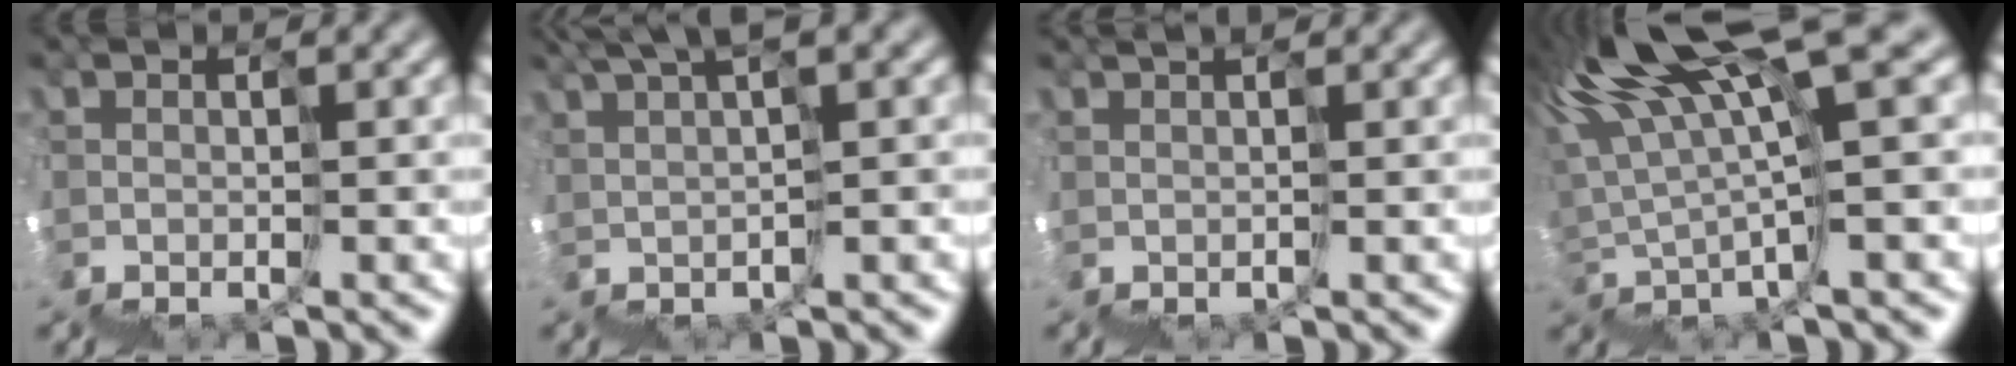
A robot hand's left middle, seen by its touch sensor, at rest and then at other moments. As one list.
[{"total": 4.2, "force": [3.6, 0.1, 2.1], "torque": [-0.050, 0.024, 0.065]}, {"total": 1.3, "force": [1.2, 0.0, 0.5], "torque": [0.005, 0.009, 0.024]}, {"total": 9.4, "force": [5.2, 1.3, 7.8], "torque": [-0.161, 0.021, 0.099]}]